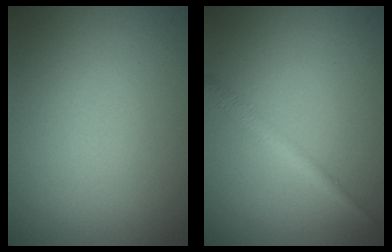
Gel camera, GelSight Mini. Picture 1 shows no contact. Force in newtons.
{"total": 1.7, "press": 1.7, "slide": 0.1}